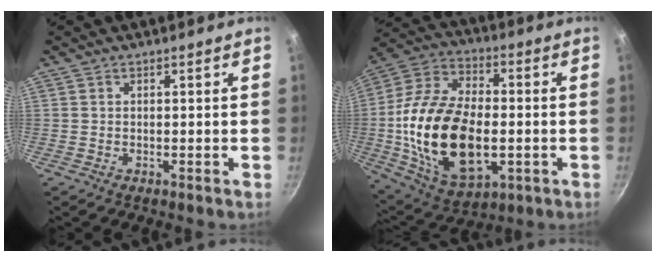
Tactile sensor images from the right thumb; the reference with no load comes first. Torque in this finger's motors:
{"motor_torque": [-0.21, 1.87, 1.50, -1.27, 0.66]}